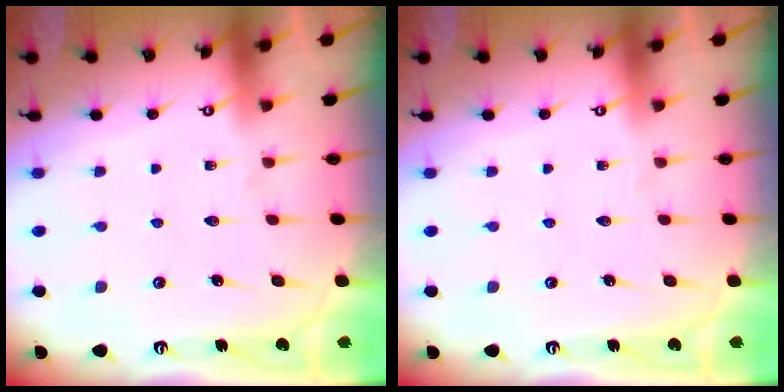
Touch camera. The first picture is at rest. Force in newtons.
{"total": 0.0}